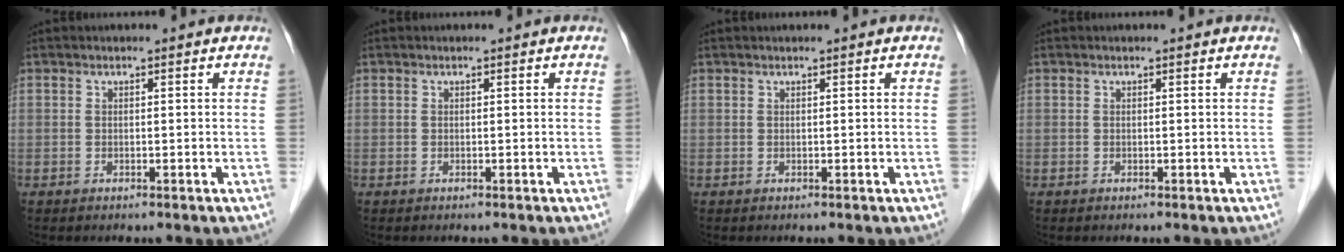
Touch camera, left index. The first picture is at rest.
{"total": 0.0}
{"total": 0.0}
{"total": 0.0}